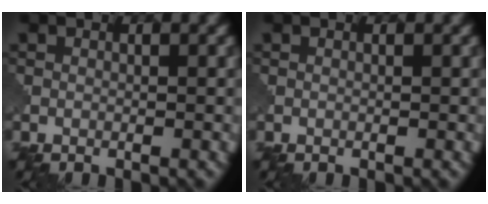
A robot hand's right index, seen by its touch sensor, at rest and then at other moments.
{"total": 0.0}